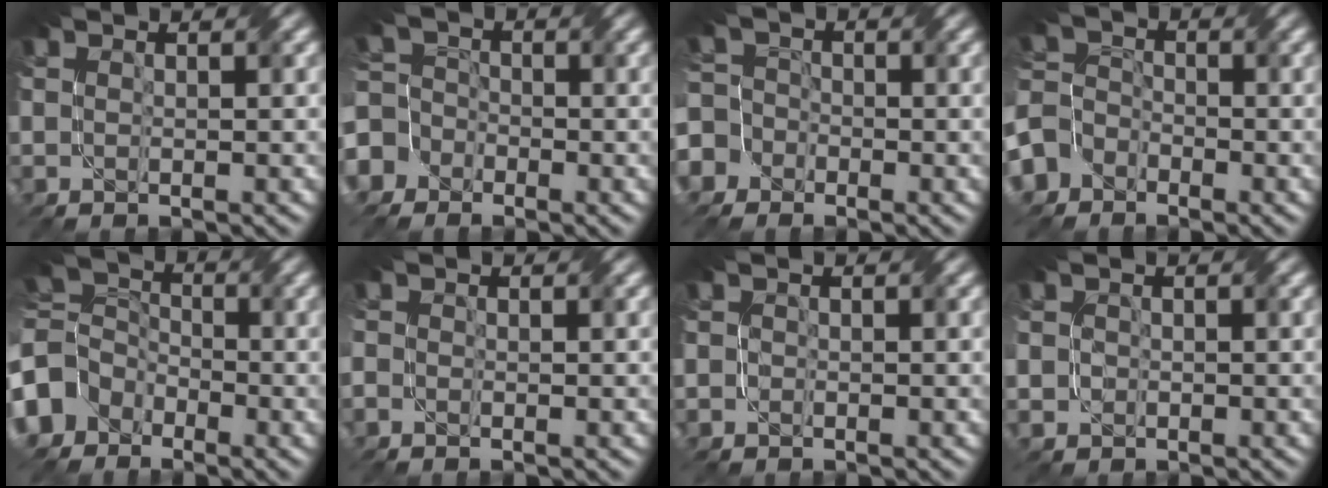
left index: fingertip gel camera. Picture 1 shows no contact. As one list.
[{"total": 6.0, "force": [-3.6, 4.6, 1.2], "torque": [-0.018, 0.003, -0.078]}, {"total": 6.6, "force": [-4.0, 5.1, 1.6], "torque": [-0.034, 0.000, -0.088]}, {"total": 5.8, "force": [-4.0, 4.2, 0.8], "torque": [-0.006, -0.003, -0.083]}, {"total": 5.5, "force": [-2.5, 4.5, 1.8], "torque": [-0.040, 0.013, -0.072]}, {"total": 0.7, "force": [-0.5, 0.5, 0.2], "torque": [-0.007, -0.006, -0.010]}, {"total": 0.7, "force": [-0.3, 0.7, 0.1], "torque": [0.002, -0.006, -0.009]}, {"total": 1.8, "force": [0.2, 1.8, 0.3], "torque": [-0.006, 0.000, 0.005]}]